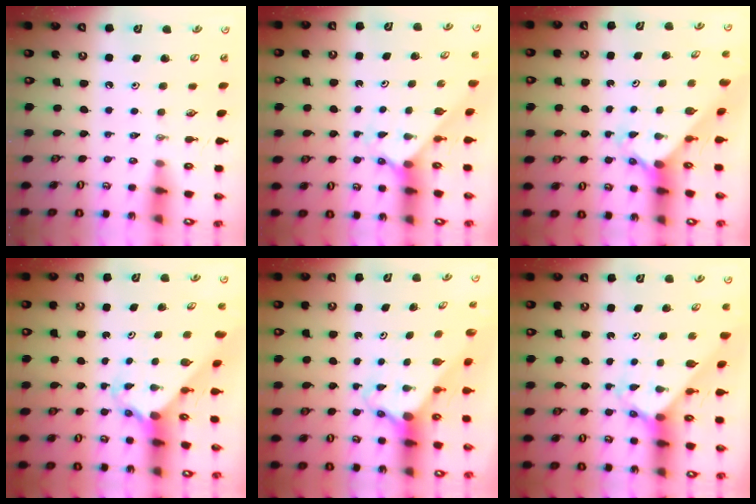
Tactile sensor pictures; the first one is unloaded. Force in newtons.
{"total": 2.3, "press": 2.3, "slide": 0.2}
{"total": 2.5, "press": 2.5, "slide": 0.3}
{"total": 2.2, "press": 2.2, "slide": 0.2}
{"total": 2.8, "press": 2.8, "slide": 0.2}
{"total": 2.9, "press": 2.9, "slide": 0.1}